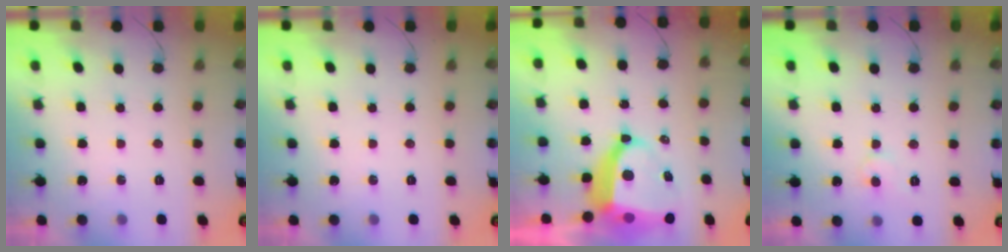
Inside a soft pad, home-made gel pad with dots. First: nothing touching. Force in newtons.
{"total": 0.0}
{"total": 10.2, "press": 10.1, "slide": 1.2}
{"total": 4.2, "press": 4.2, "slide": 0.4}